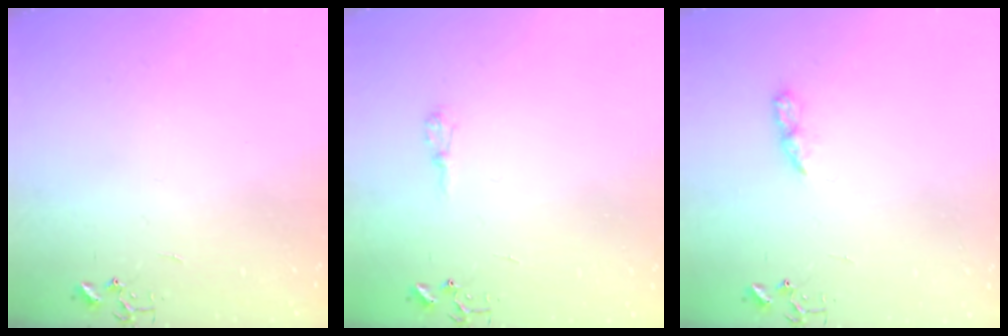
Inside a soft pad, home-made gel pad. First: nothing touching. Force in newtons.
{"total": 5.9, "press": 5.9, "slide": 0.7}
{"total": 6.0, "press": 6.0, "slide": 0.2}